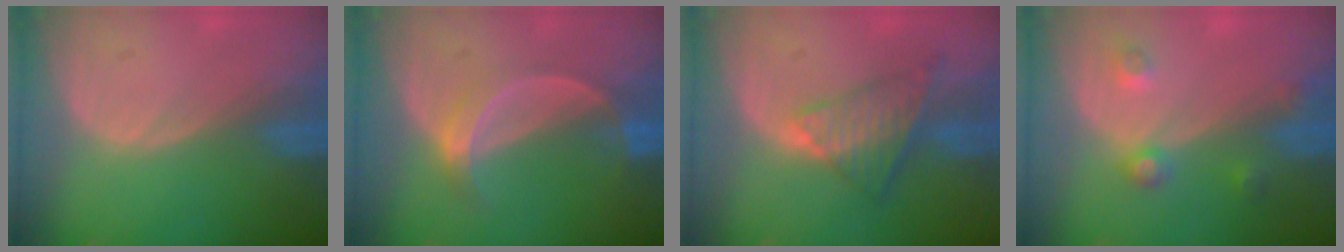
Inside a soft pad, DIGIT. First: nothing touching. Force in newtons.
{"total": 5.1, "press": 4.7, "slide": 2.0}
{"total": 7.6, "press": 6.2, "slide": 4.3}
{"total": 3.6, "press": 3.4, "slide": 1.3}